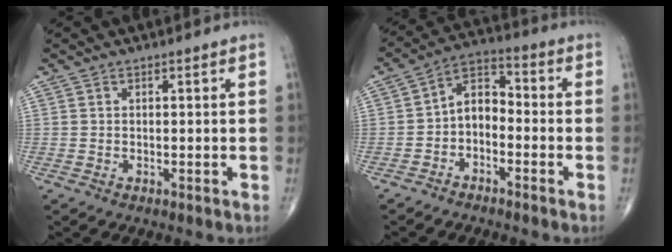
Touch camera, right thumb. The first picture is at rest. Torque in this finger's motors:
{"motor_torque": [-0.19, 0.11, -0.13, -0.05, -0.03]}